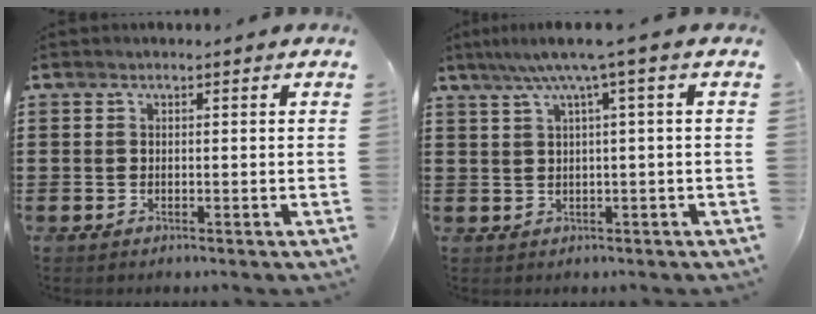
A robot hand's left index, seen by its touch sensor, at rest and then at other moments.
{"total": 4.6, "force": [1.6, -0.4, 4.3], "torque": [-0.085, -0.001, 0.022]}